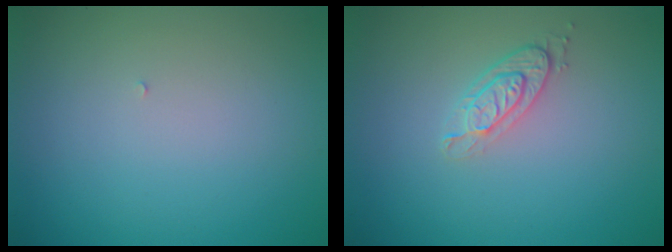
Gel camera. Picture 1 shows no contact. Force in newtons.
{"total": 2.4, "press": 1.9, "slide": 1.4}